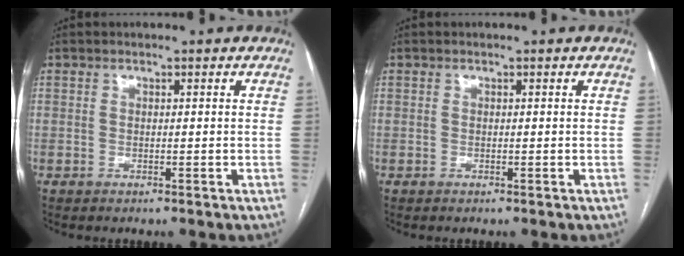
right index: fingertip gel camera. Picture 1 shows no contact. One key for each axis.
{"total": 0.0}